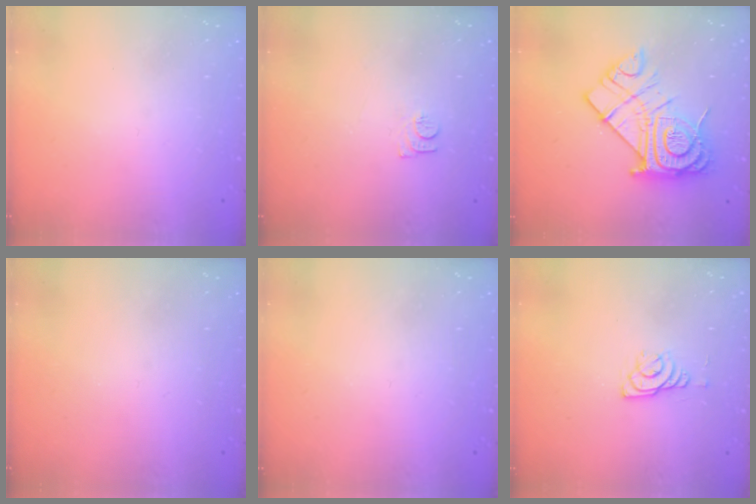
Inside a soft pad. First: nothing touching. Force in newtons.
{"total": 7.0, "press": 7.0, "slide": 0.7}
{"total": 18.9, "press": 18.9, "slide": 1.5}
{"total": 0.0}
{"total": 0.0}
{"total": 6.0, "press": 6.0, "slide": 0.5}